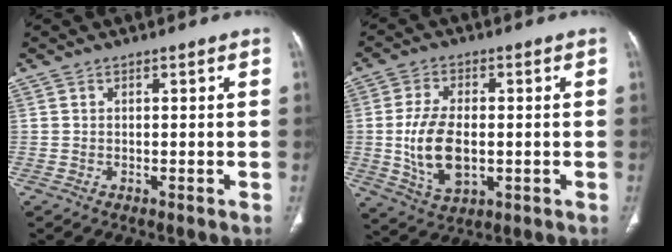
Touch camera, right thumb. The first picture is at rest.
{"total": 11.3, "force": [-1.0, 6.3, 9.3], "torque": [-0.176, -0.005, -0.011]}